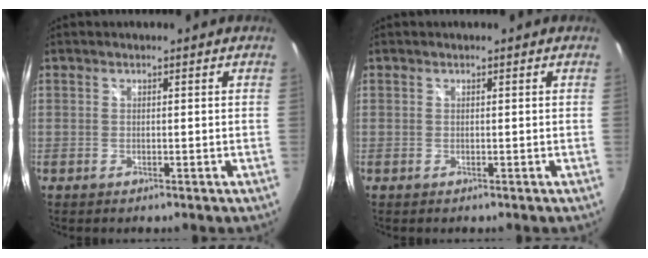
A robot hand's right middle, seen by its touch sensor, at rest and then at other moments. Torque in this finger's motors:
{"motor_torque": [-0.27, 0.13, -0.04, -0.01]}